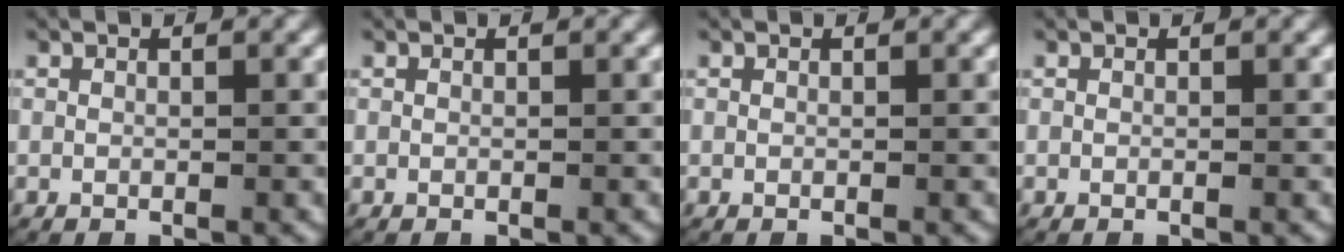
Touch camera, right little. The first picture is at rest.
{"total": 0.0}
{"total": 0.0}
{"total": 0.0}